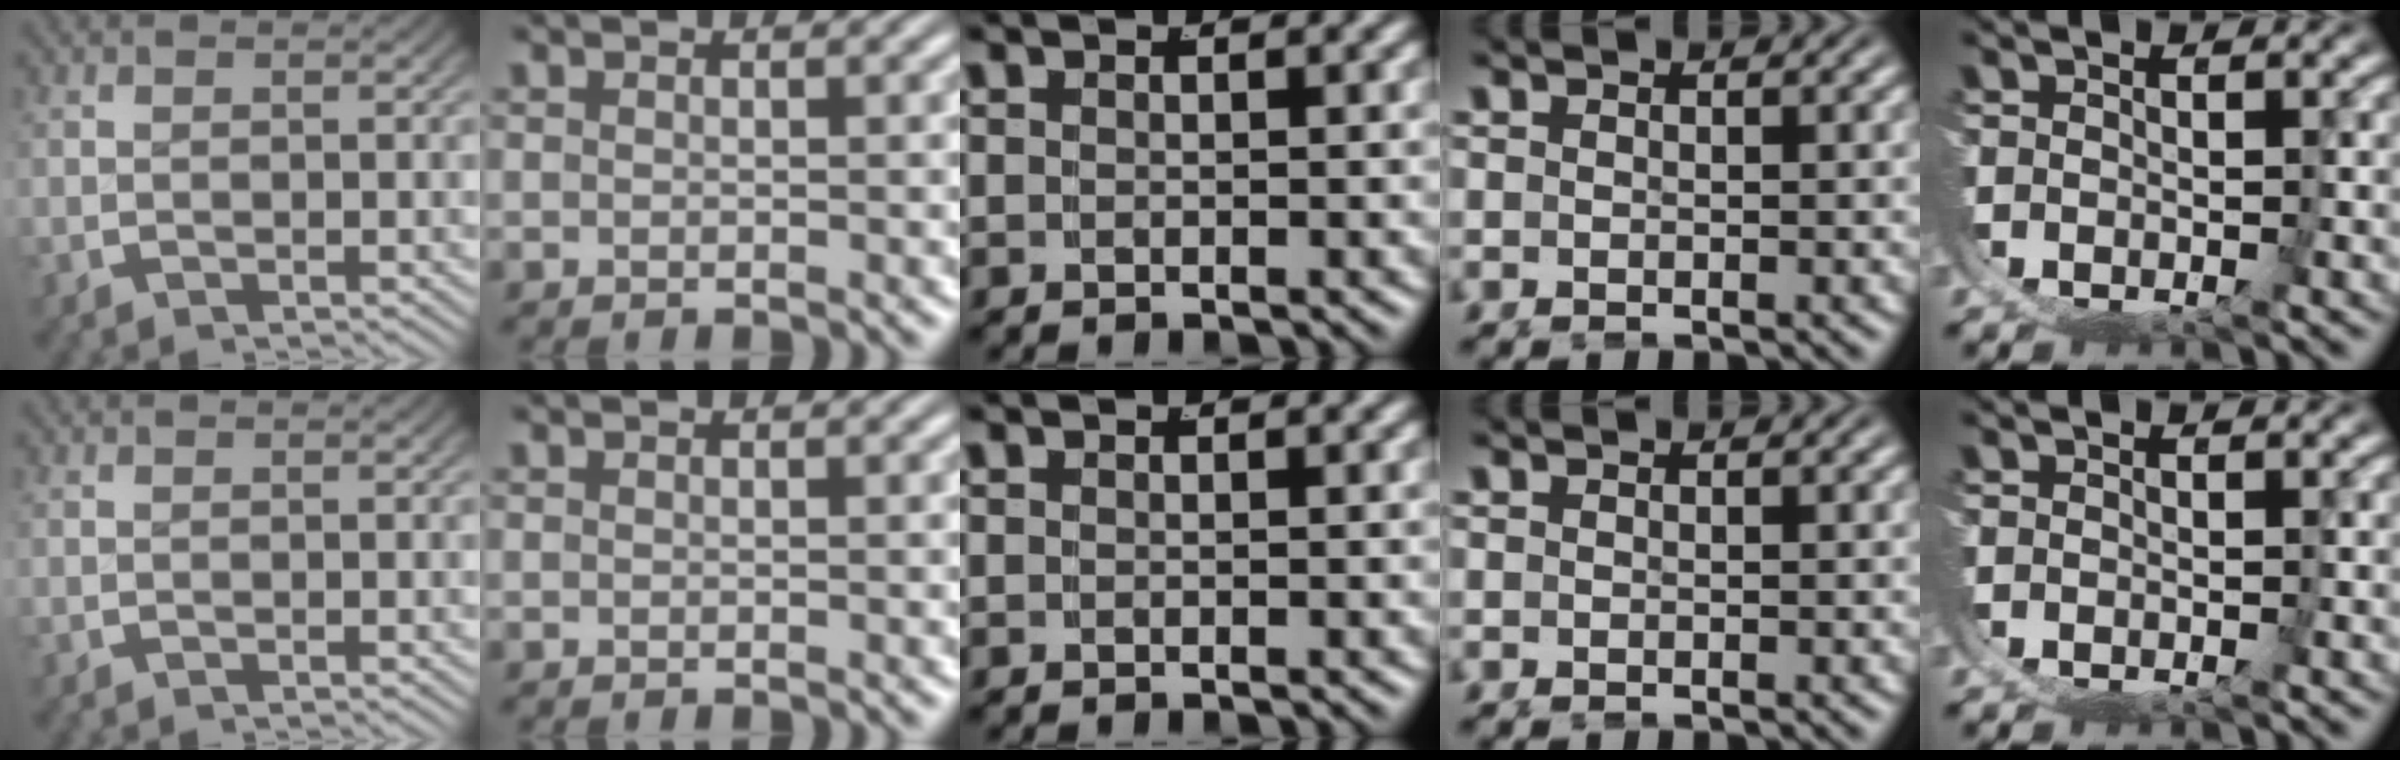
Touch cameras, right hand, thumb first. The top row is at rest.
{}